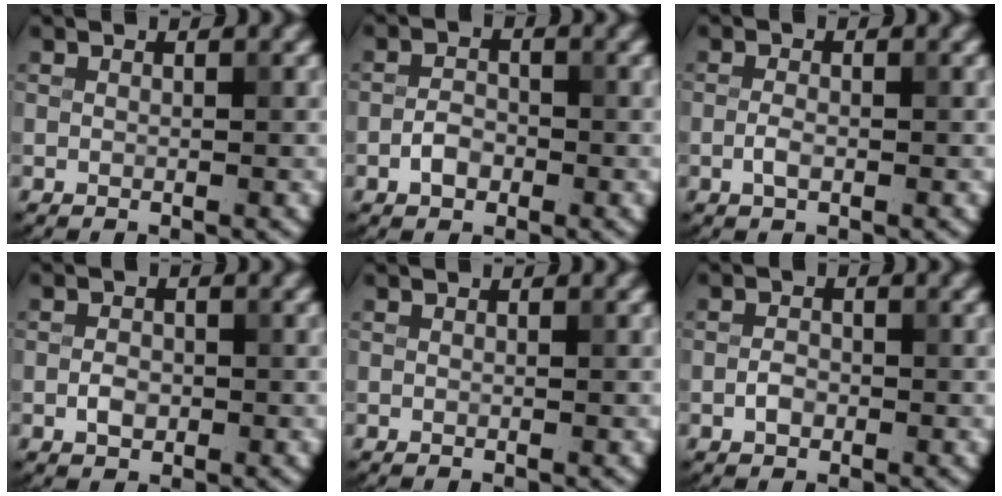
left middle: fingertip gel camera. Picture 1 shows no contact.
{"total": 2.0, "force": [-1.0, 1.3, 1.2], "torque": [-0.020, 0.005, -0.021]}
{"total": 1.4, "force": [-0.5, 0.7, 1.2], "torque": [-0.026, 0.000, -0.012]}
{"total": 1.8, "force": [-0.5, 1.2, 1.2], "torque": [-0.021, 0.003, -0.013]}
{"total": 0.0}
{"total": 1.5, "force": [-0.6, 1.0, 0.9], "torque": [-0.016, 0.003, -0.014]}